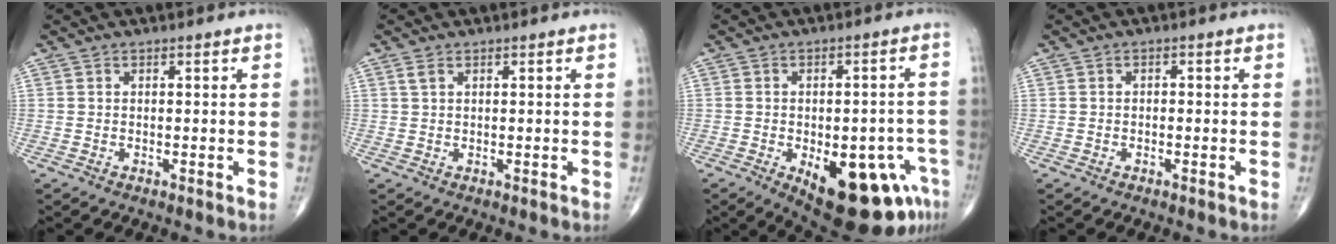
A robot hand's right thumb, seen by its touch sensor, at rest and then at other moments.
{"total": 1.1, "force": [0.6, 0.5, 0.7], "torque": [-0.020, 0.010, 0.015]}
{"total": 18.8, "force": [-8.2, 8.2, 14.8], "torque": [-0.135, 0.019, -0.090]}
{"total": 0.6, "force": [-0.2, 0.5, 0.4], "torque": [0.000, 0.003, -0.009]}